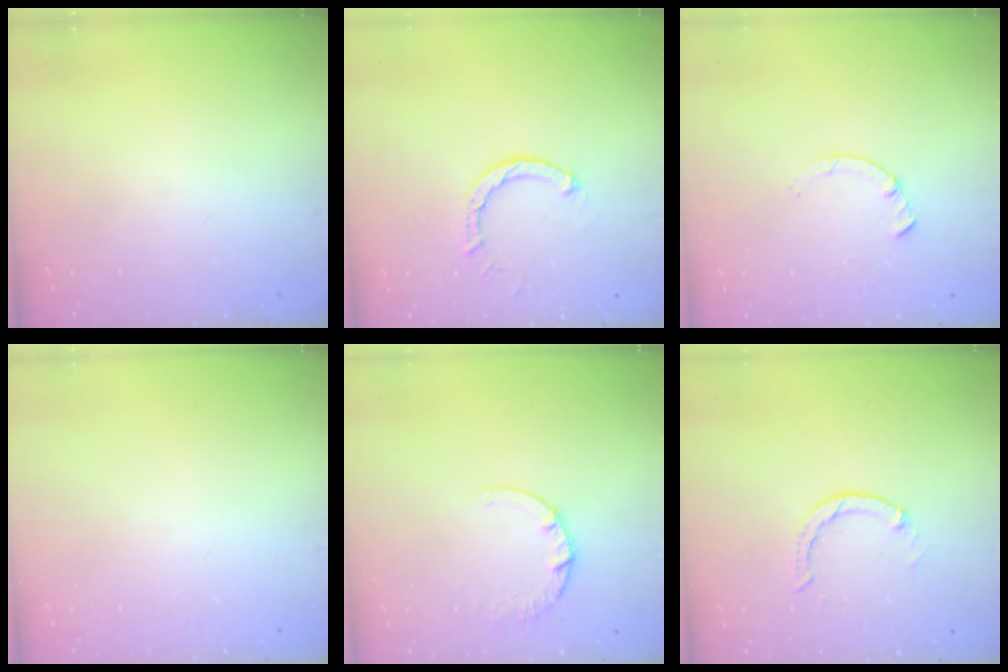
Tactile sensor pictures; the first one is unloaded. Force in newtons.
{"total": 2.6, "press": 2.6, "slide": 0.1}
{"total": 1.4, "press": 1.4, "slide": 0.2}
{"total": 0.0}
{"total": 2.4, "press": 2.4, "slide": 0.2}
{"total": 0.0}